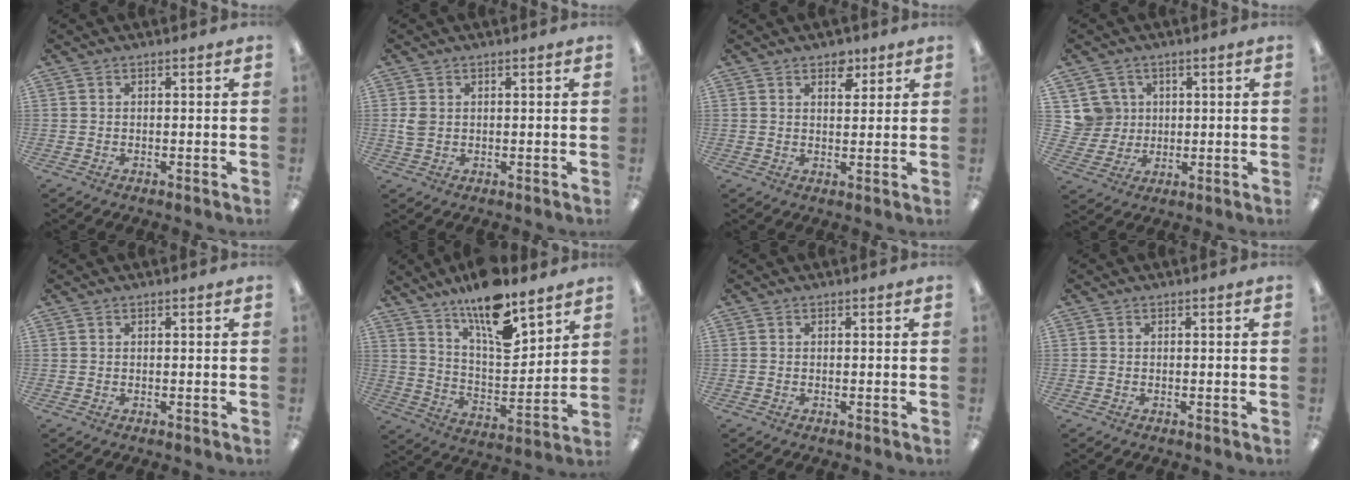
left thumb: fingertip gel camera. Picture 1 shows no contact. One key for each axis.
{"total": 2.4, "fx": 0.6, "fy": 1.7, "fz": 1.5, "tx": -0.032, "ty": 0.005, "tz": 0.009}
{"total": 4.5, "fx": 3.1, "fy": 2.5, "fz": 2.1, "tx": -0.007, "ty": -0.018, "tz": 0.048}
{"total": 6.9, "fx": 2.6, "fy": 6.4, "fz": 0.1, "tx": -0.016, "ty": 0.002, "tz": 0.056}
{"total": 0.0}
{"total": 16.3, "fx": 11.9, "fy": 5.4, "fz": 9.8, "tx": -0.170, "ty": -0.072, "tz": 0.202}
{"total": 0.0}
{"total": 0.0}